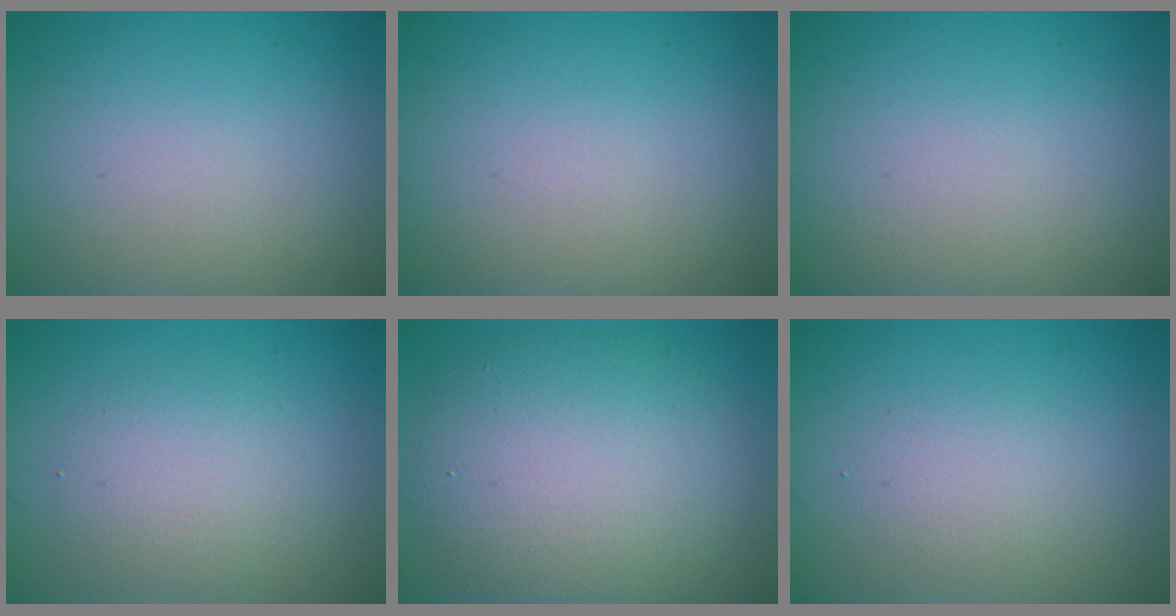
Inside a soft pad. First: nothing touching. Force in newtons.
{"total": 0.0}
{"total": 0.0}
{"total": 2.7, "press": 2.7, "slide": 0.1}
{"total": 8.7, "press": 8.6, "slide": 0.5}
{"total": 1.7, "press": 1.7, "slide": 0.0}